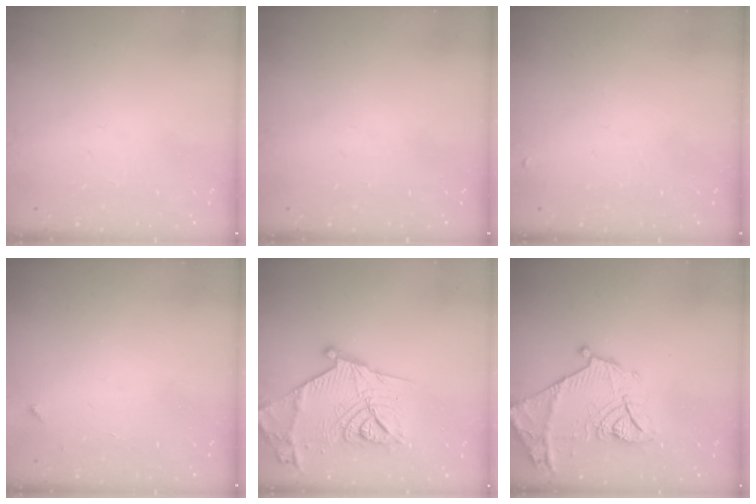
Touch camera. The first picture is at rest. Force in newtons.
{"total": 0.0}
{"total": 3.9, "press": 3.8, "slide": 0.6}
{"total": 2.0, "press": 2.0, "slide": 0.2}
{"total": 22.3, "press": 22.3, "slide": 1.1}
{"total": 16.5, "press": 16.4, "slide": 1.4}